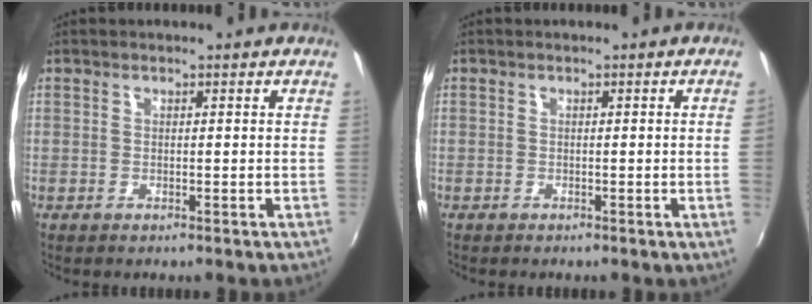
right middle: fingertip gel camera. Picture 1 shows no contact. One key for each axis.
{"total": 1.1, "fx": 0.0, "fy": -0.7, "fz": 0.9, "tx": -0.005, "ty": -0.009, "tz": 0.000}